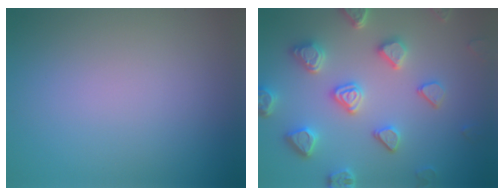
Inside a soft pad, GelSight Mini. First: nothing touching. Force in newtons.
{"total": 5.4, "press": 4.9, "slide": 2.3}